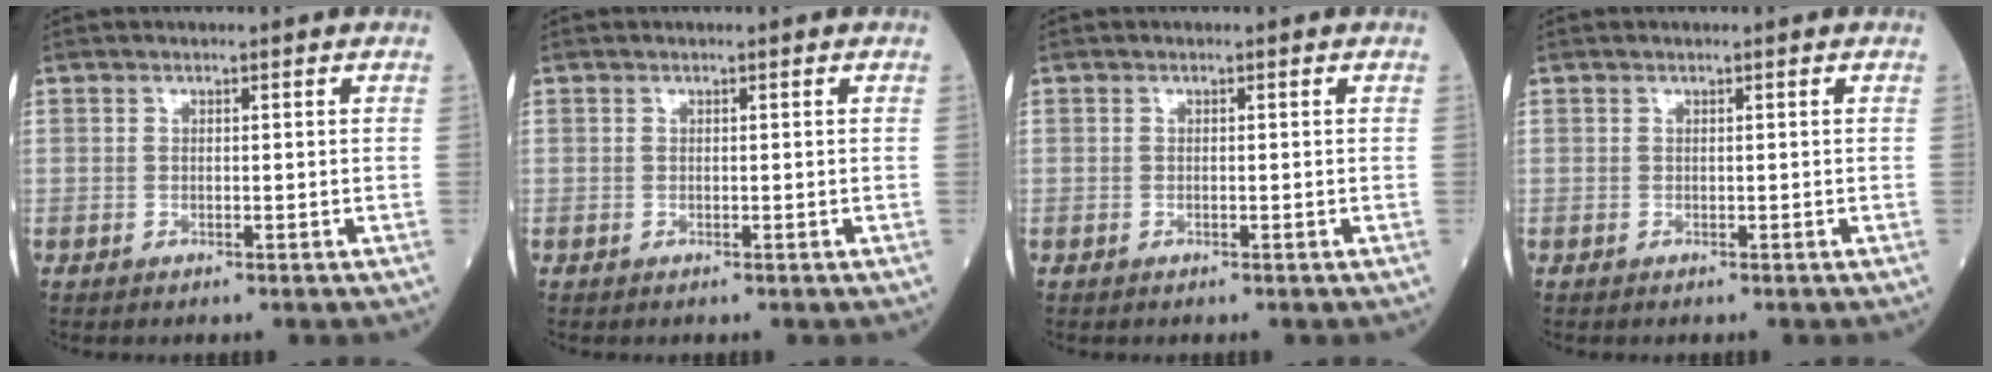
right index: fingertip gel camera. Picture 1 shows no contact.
{"total": 0.0}
{"total": 0.0}
{"total": 0.0}